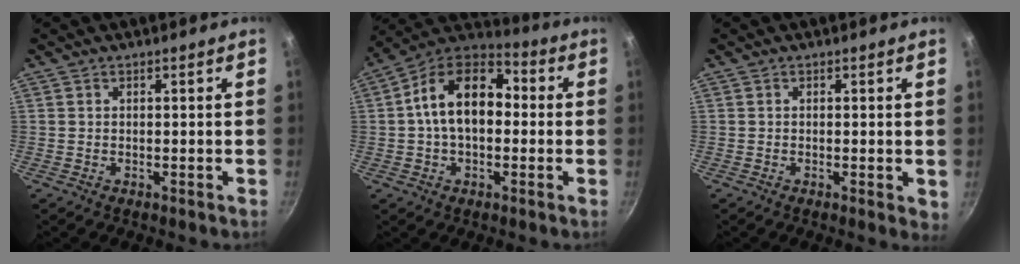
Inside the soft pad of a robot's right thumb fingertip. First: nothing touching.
{"total": 15.7, "force": [0.8, 10.1, 11.9], "torque": [-0.165, 0.041, -0.011]}
{"total": 1.9, "force": [-0.1, 0.7, 1.8], "torque": [-0.023, -0.006, -0.003]}